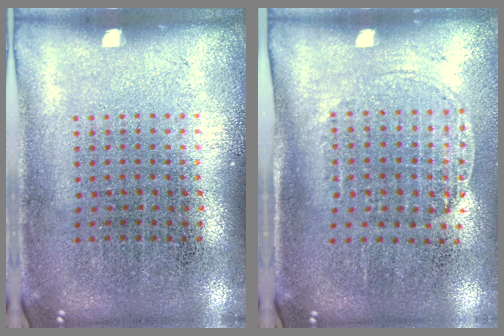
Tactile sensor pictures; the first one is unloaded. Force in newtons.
{"total": 1.4, "press": 1.2, "slide": 0.8}